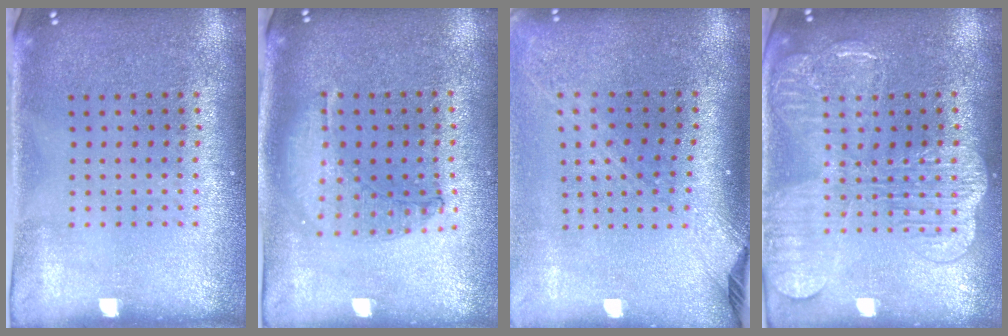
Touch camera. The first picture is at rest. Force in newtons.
{"total": 0.9, "press": 0.9, "slide": 0.2}
{"total": 2.2, "press": 1.6, "slide": 1.5}
{"total": 3.1, "press": 3.1, "slide": 0.5}